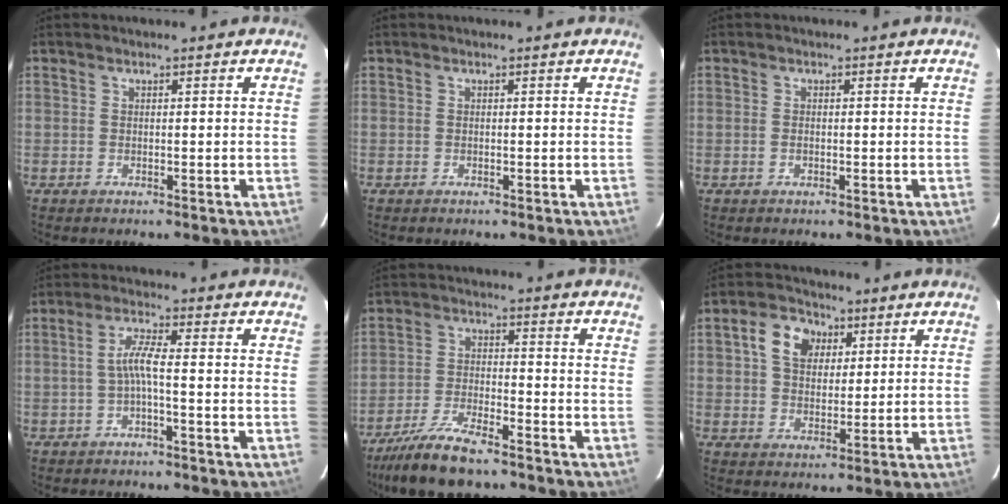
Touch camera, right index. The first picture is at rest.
{"total": 0.0}
{"total": 0.8, "force": [-0.2, 0.5, 0.7], "torque": [-0.014, 0.001, -0.005]}
{"total": 3.5, "force": [-1.3, -0.1, 3.2], "torque": [-0.070, 0.006, -0.024]}
{"total": 12.2, "force": [-10.1, 2.7, 6.2], "torque": [-0.143, -0.019, -0.185]}
{"total": 7.7, "force": [2.9, 5.7, 4.4], "torque": [-0.080, 0.025, 0.050]}